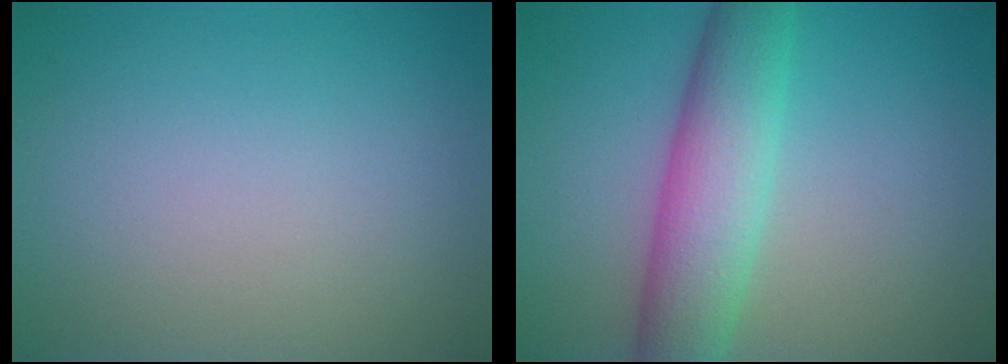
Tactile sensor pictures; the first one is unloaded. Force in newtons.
{"total": 6.3, "press": 6.3, "slide": 0.2}